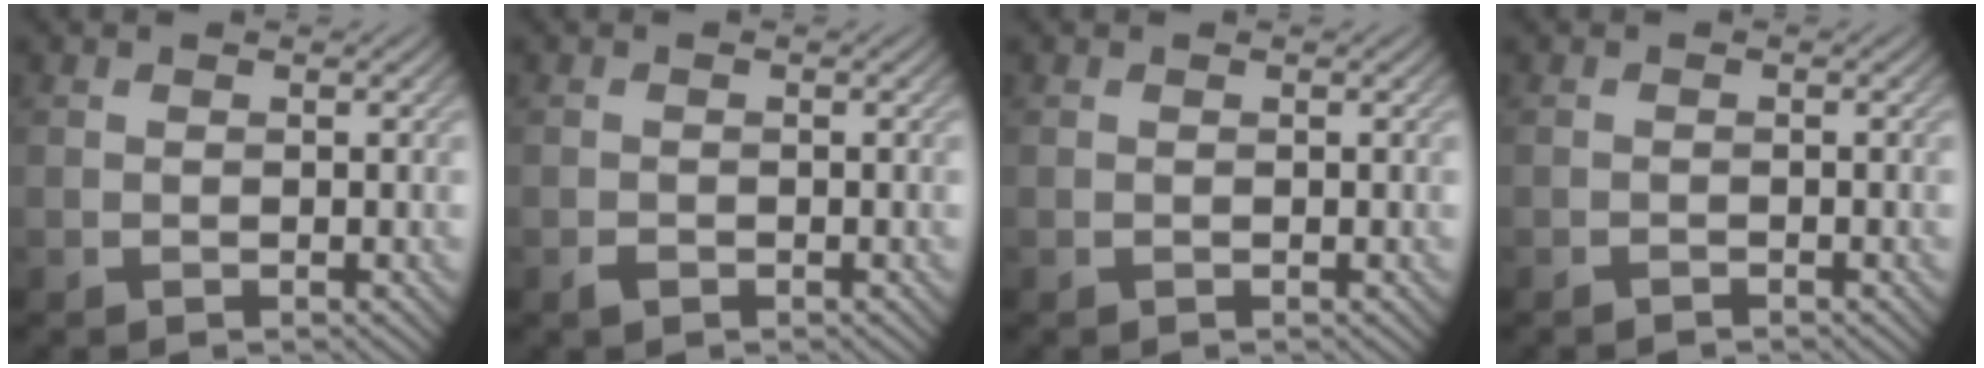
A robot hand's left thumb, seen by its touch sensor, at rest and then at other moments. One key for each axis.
{"total": 0.9, "fx": -0.6, "fy": 0.5, "fz": 0.4, "tx": -0.009, "ty": -0.002, "tz": -0.010}
{"total": 0.0}
{"total": 0.8, "fx": -0.8, "fy": 0.1, "fz": 0.2, "tx": -0.003, "ty": -0.002, "tz": -0.014}